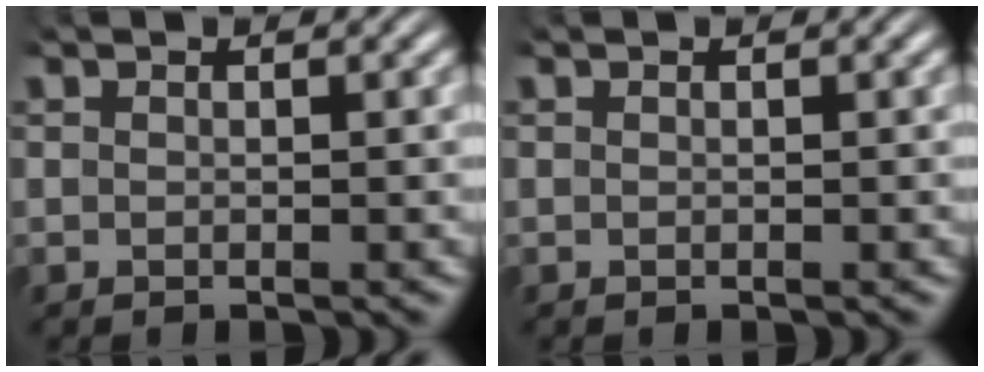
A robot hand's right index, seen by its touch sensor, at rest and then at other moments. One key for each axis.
{"total": 0.0}